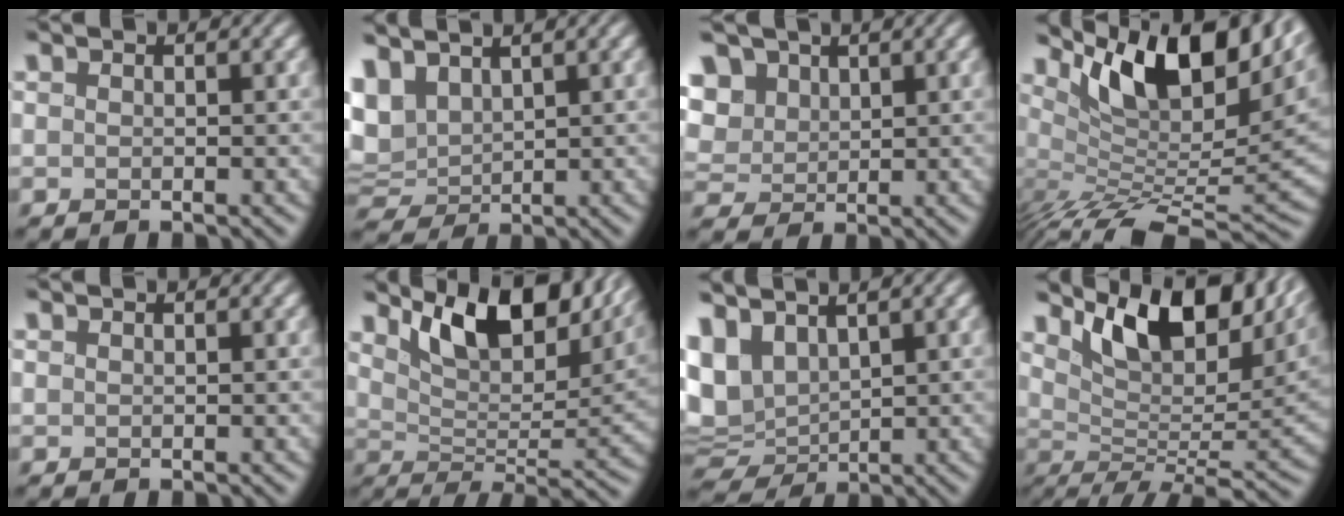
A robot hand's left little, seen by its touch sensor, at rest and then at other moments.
{"total": 6.7, "force": [3.5, 3.9, 4.1], "torque": [-0.107, 0.016, 0.068]}
{"total": 5.3, "force": [2.6, 3.8, 2.6], "torque": [-0.089, 0.009, 0.049]}
{"total": 13.2, "force": [3.0, 5.9, 11.4], "torque": [-0.165, 0.004, 0.063]}
{"total": 0.0}
{"total": 11.5, "force": [6.9, 4.6, 8.0], "torque": [-0.120, 0.002, 0.126]}
{"total": 6.9, "force": [2.9, 4.2, 4.6], "torque": [-0.114, 0.001, 0.061]}
{"total": 12.9, "force": [6.6, 5.4, 9.7], "torque": [-0.137, 0.009, 0.115]}